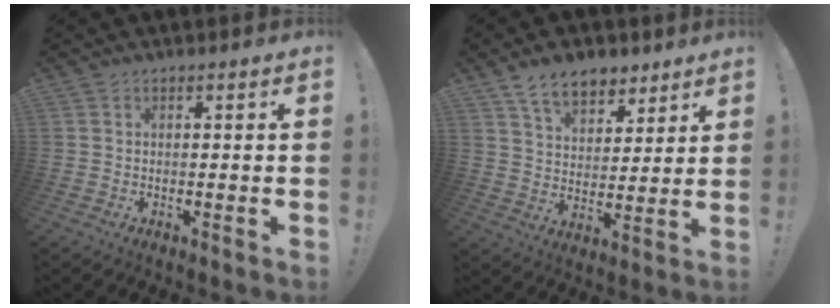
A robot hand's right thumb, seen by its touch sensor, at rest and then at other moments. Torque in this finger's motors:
{"motor_torque": [0.45, 2.61, 0.08, 0.24, 0.02]}